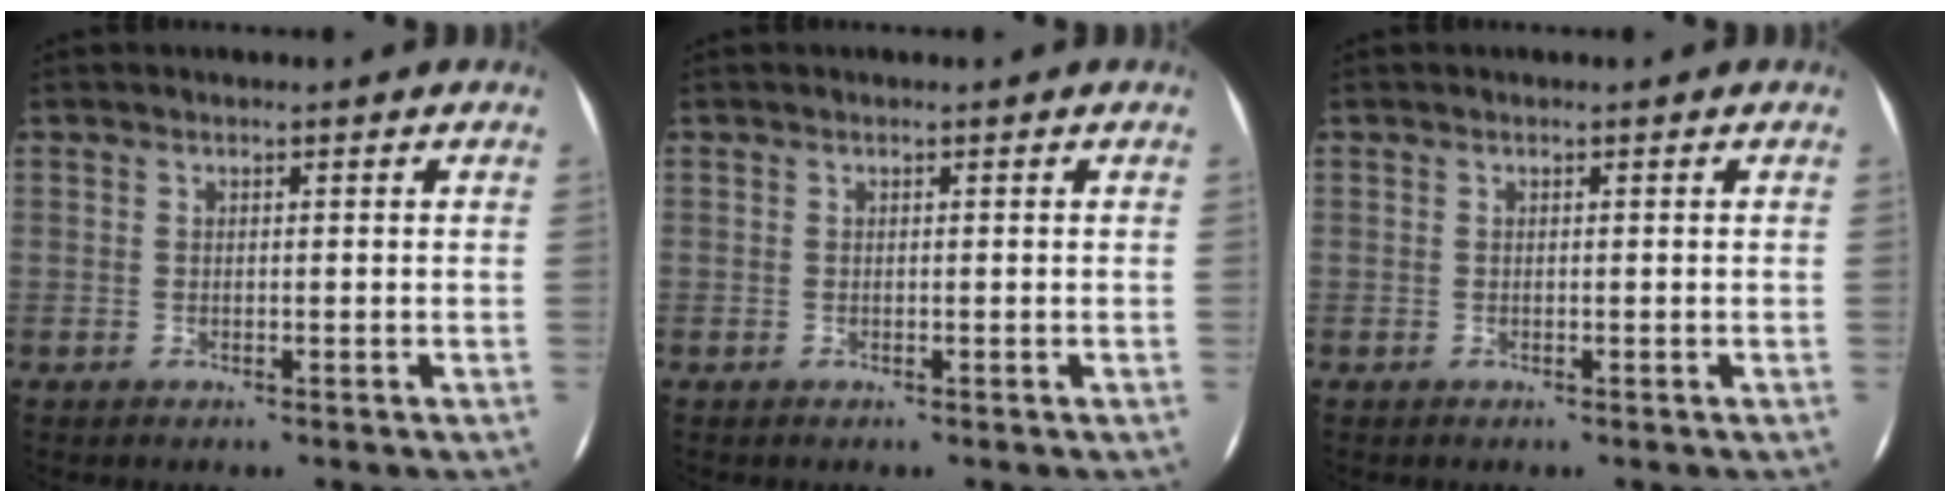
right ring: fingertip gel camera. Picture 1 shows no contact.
{"total": 0.0}
{"total": 0.0}